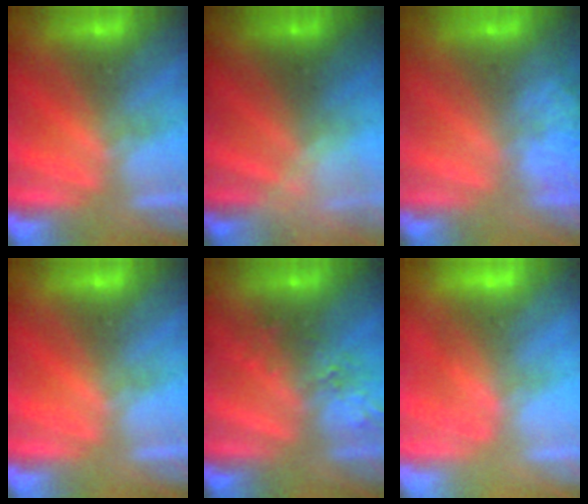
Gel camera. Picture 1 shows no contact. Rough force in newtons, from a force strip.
{"total": 2.3}
{"total": 7.3}
{"total": 0.0}
{"total": 2.4}
{"total": 2.7}